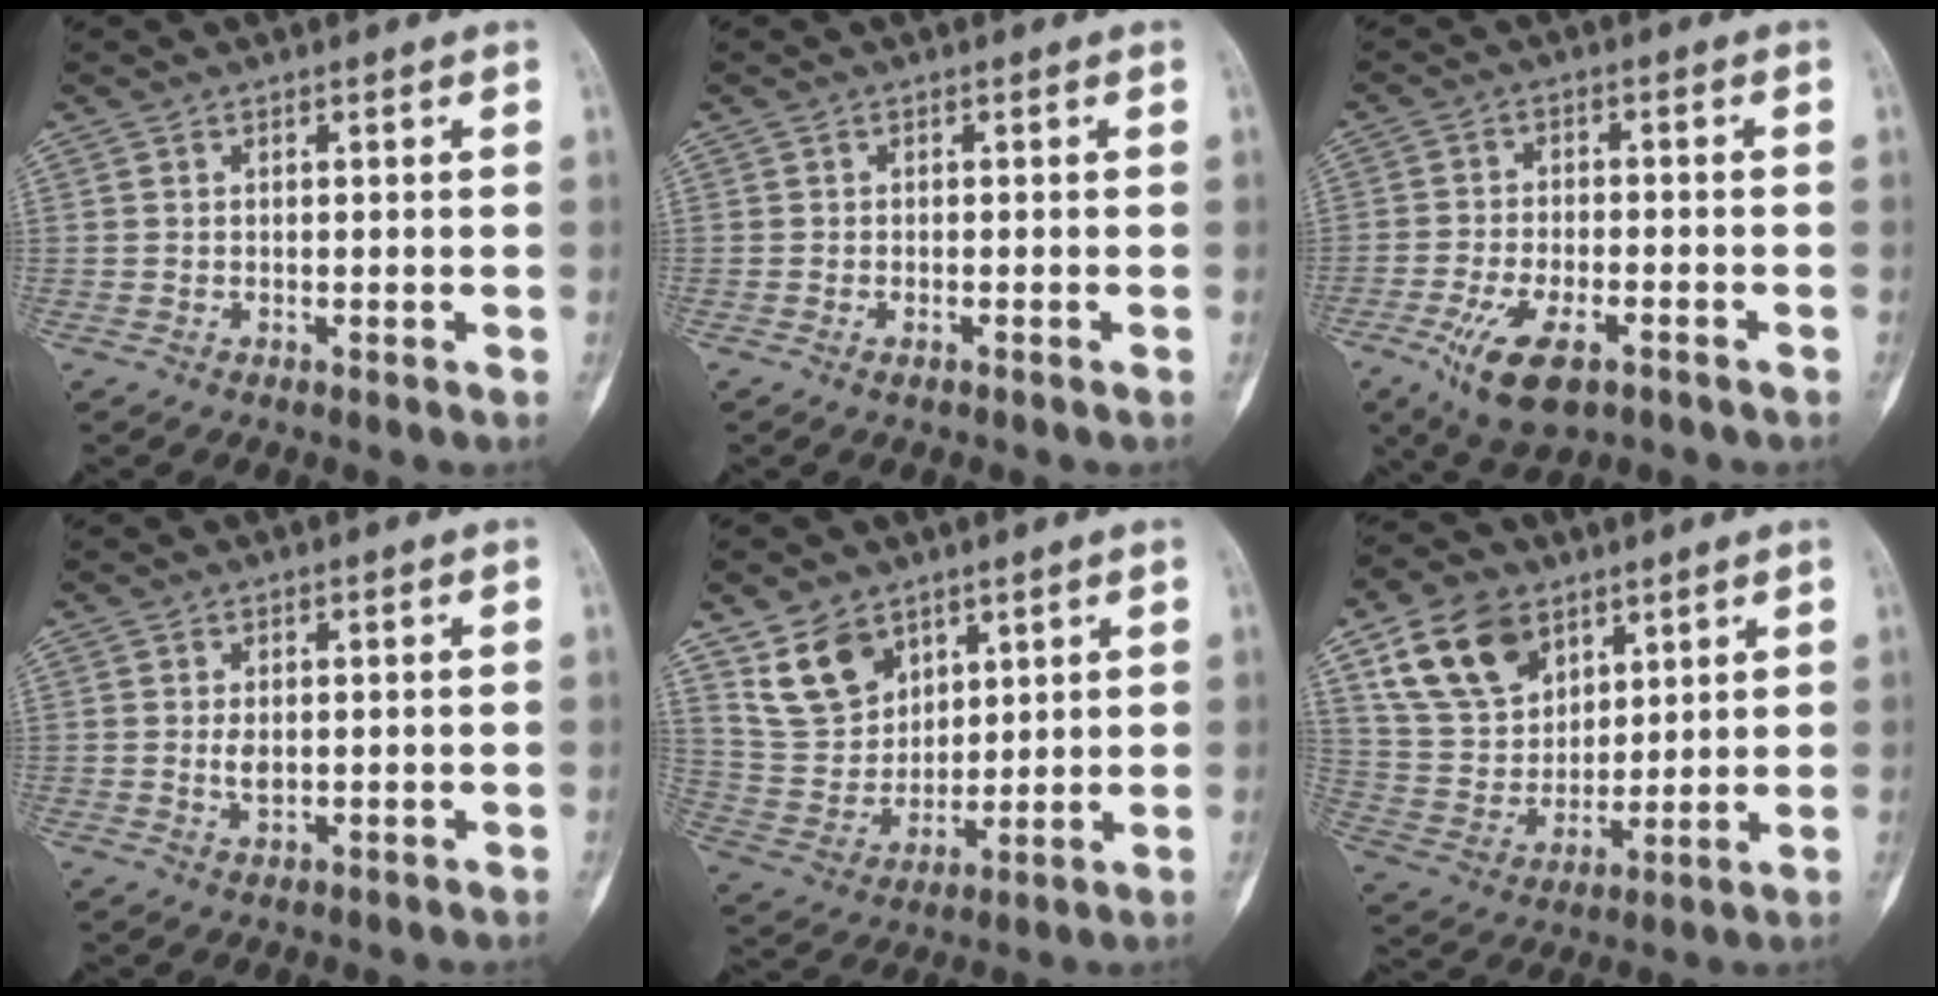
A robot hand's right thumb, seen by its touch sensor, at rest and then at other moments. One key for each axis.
{"total": 0.9, "fx": -0.5, "fy": 0.2, "fz": 0.7, "tx": -0.016, "ty": 0.004, "tz": -0.008}
{"total": 10.5, "fx": -5.4, "fy": 4.3, "fz": 7.9, "tx": -0.152, "ty": 0.008, "tz": -0.089}
{"total": 2.3, "fx": 0.1, "fy": 1.3, "fz": 1.9, "tx": -0.030, "ty": -0.004, "tz": 0.003}
{"total": 11.3, "fx": 6.9, "fy": 7.7, "fz": 4.7, "tx": -0.069, "ty": -0.035, "tz": 0.146}
{"total": 15.6, "fx": 8.4, "fy": 10.5, "fz": 7.8, "tx": -0.123, "ty": -0.026, "tz": 0.168}